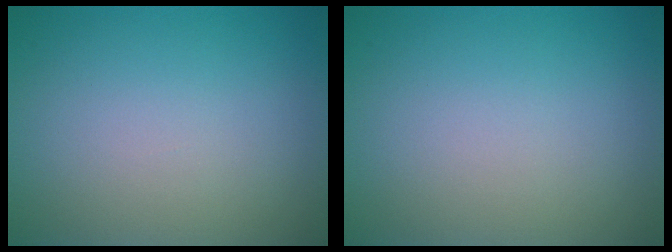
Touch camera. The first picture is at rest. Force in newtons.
{"total": 0.0}